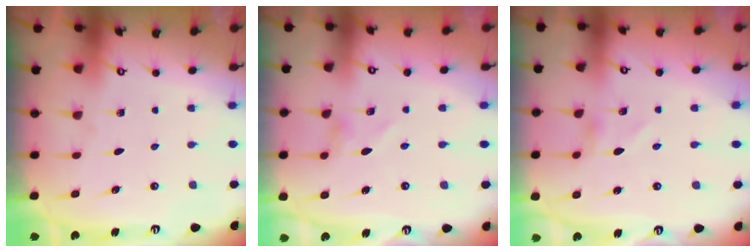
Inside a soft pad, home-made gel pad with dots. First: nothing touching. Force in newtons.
{"total": 0.9, "press": 0.9, "slide": 0.4}
{"total": 0.5, "press": 0.5, "slide": 0.1}